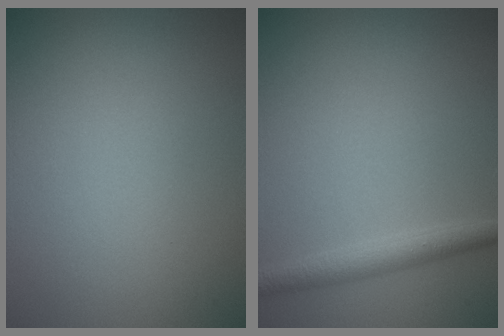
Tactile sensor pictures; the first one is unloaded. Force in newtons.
{"total": 2.3, "press": 2.2, "slide": 0.1}